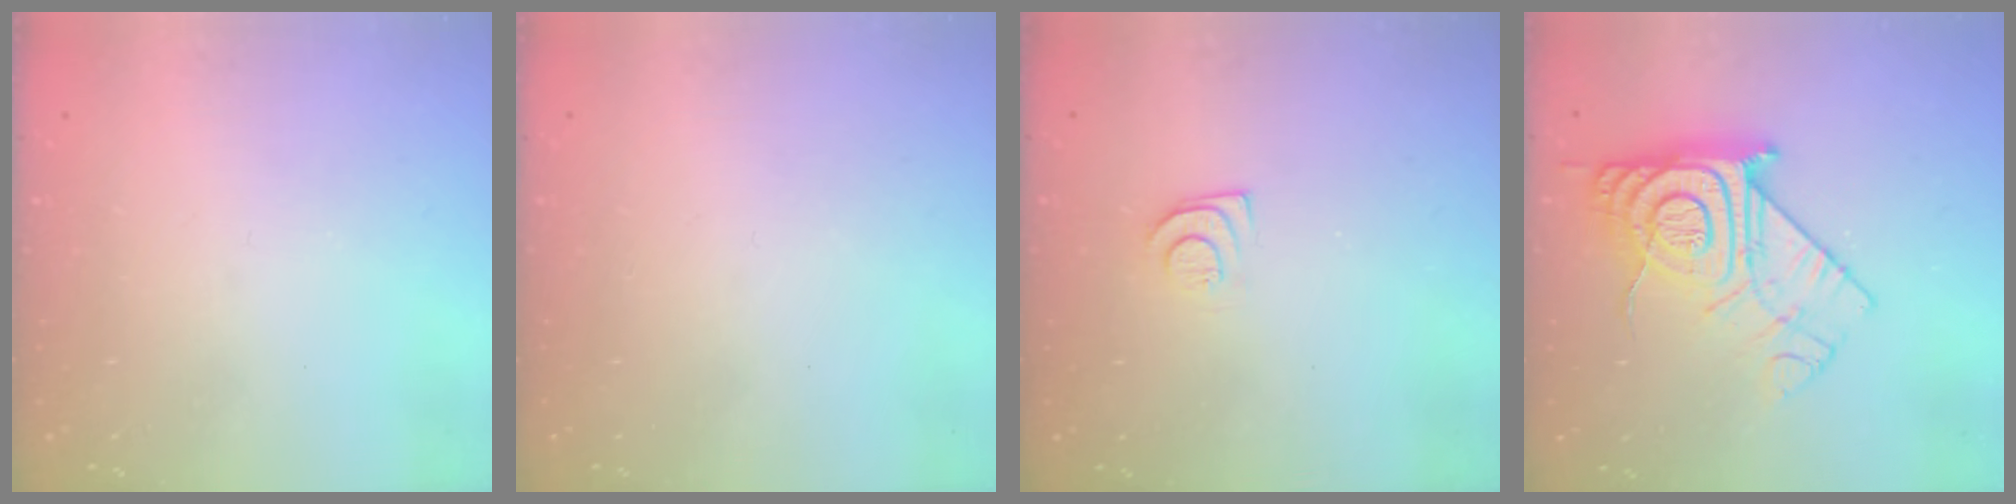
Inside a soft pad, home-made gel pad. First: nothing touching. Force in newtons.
{"total": 1.6, "press": 1.6, "slide": 0.1}
{"total": 7.9, "press": 7.8, "slide": 0.7}
{"total": 14.8, "press": 14.7, "slide": 1.3}